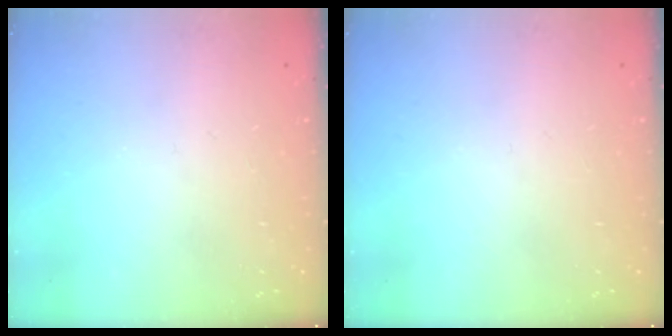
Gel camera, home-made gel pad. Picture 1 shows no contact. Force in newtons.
{"total": 0.0}